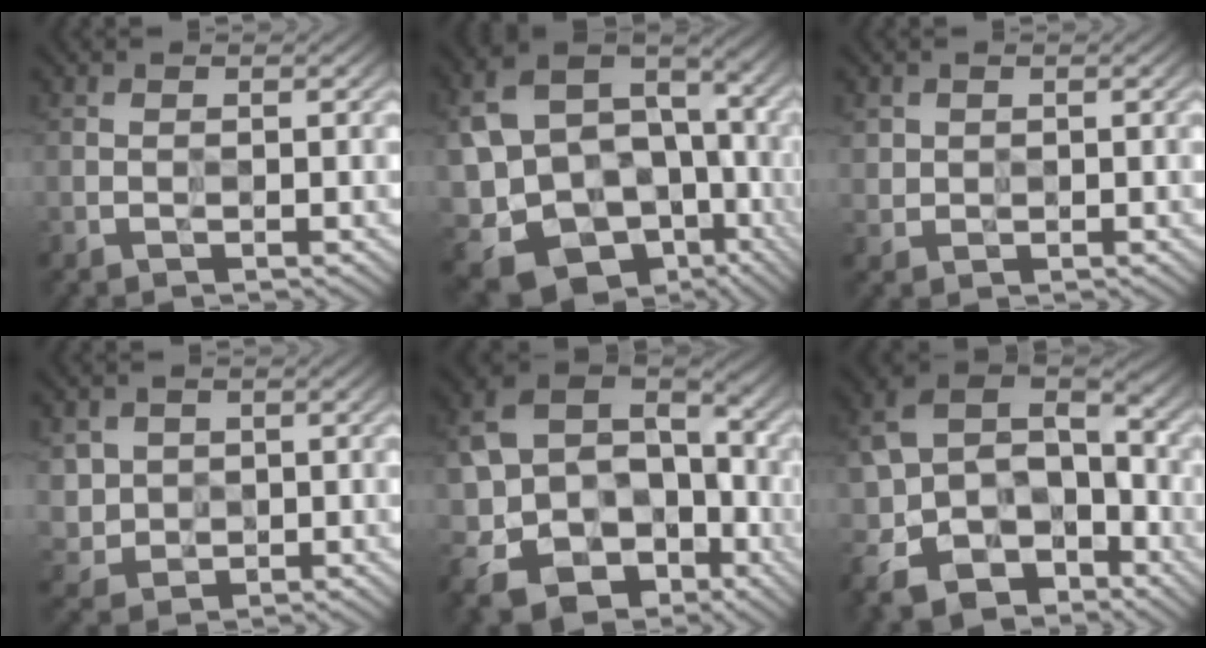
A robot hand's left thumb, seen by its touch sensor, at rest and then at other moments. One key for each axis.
{"total": 18.1, "fx": -5.5, "fy": 13.9, "fz": 10.1, "tx": -0.217, "ty": -0.030, "tz": -0.071}
{"total": 1.8, "fx": 0.7, "fy": 1.6, "fz": 0.3, "tx": -0.013, "ty": -0.007, "tz": 0.016}
{"total": 3.9, "fx": 1.1, "fy": 3.5, "fz": 1.0, "tx": -0.039, "ty": -0.012, "tz": 0.024}
{"total": 17.4, "fx": -6.1, "fy": 13.7, "fz": 8.7, "tx": -0.207, "ty": -0.024, "tz": -0.095}
{"total": 15.2, "fx": -7.2, "fy": 10.8, "fz": 7.9, "tx": -0.210, "ty": -0.027, "tz": -0.116}